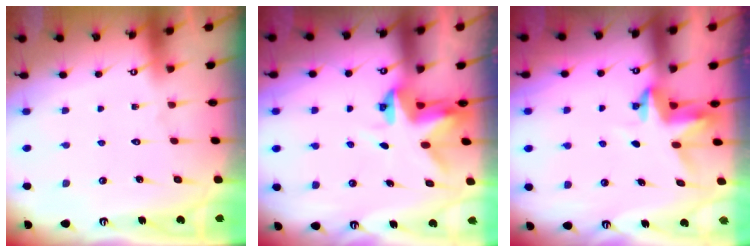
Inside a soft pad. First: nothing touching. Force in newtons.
{"total": 3.9, "press": 3.9, "slide": 0.1}
{"total": 3.9, "press": 3.8, "slide": 0.3}